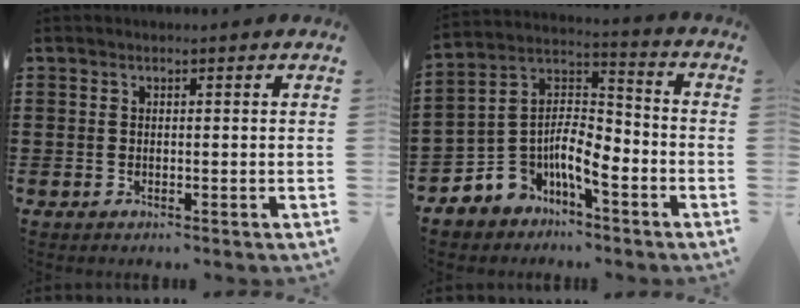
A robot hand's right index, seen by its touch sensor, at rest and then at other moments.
{"total": 6.8, "force": [-3.8, 4.2, 3.9], "torque": [-0.094, -0.013, -0.076]}